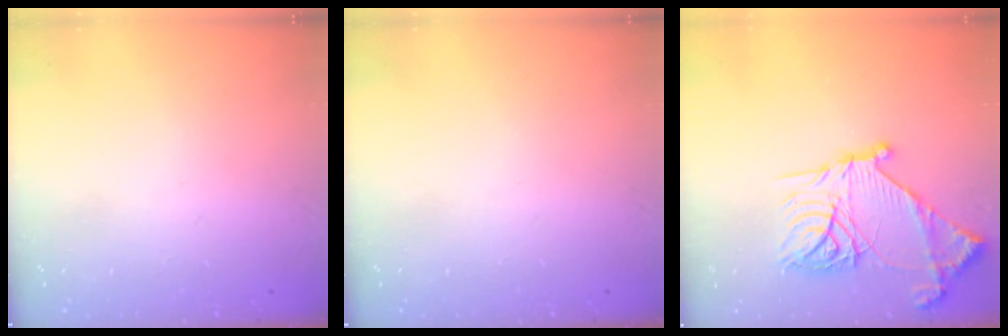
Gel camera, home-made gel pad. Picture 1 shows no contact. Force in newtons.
{"total": 0.0}
{"total": 22.5, "press": 22.4, "slide": 2.2}